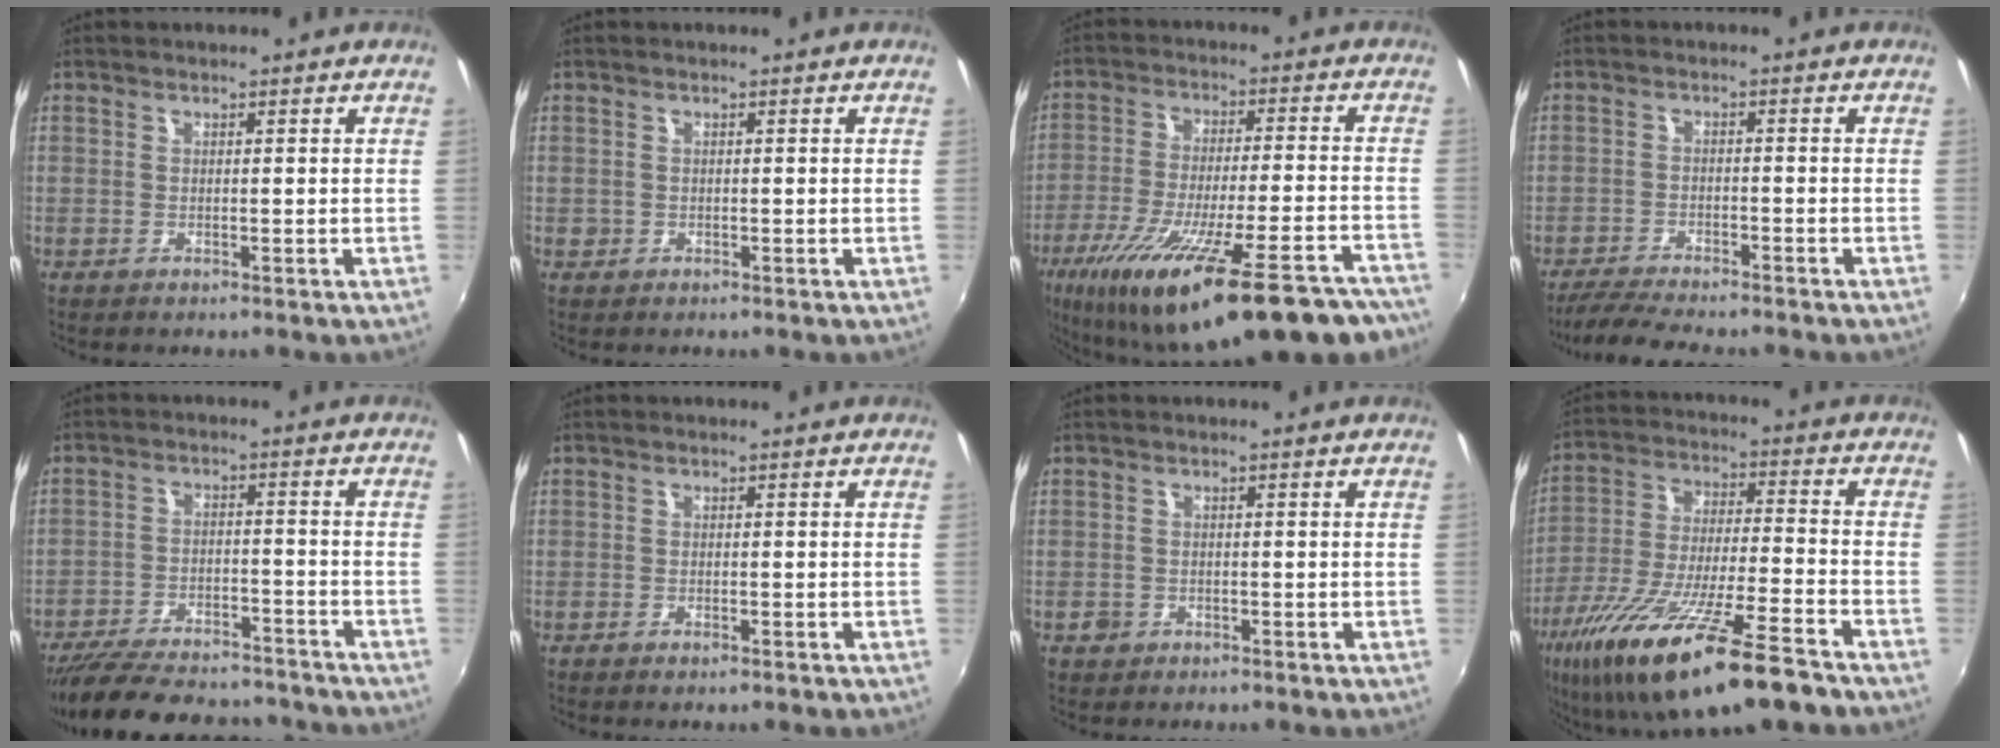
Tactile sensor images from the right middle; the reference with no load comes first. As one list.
[{"total": 1.0, "force": [-0.3, 1.0, 0.2], "torque": [-0.003, -0.004, -0.004]}, {"total": 28.9, "force": [-21.1, 6.7, 18.6], "torque": [-0.316, -0.068, -0.303]}, {"total": 7.3, "force": [-6.6, 1.0, 3.0], "torque": [-0.084, -0.013, -0.112]}, {"total": 20.4, "force": [-17.7, 5.9, 8.2], "torque": [-0.172, -0.009, -0.250]}, {"total": 1.4, "force": [-1.1, 0.5, 0.7], "torque": [-0.014, -0.003, -0.017]}, {"total": 1.8, "force": [-0.9, 1.5, 0.4], "torque": [-0.010, -0.002, -0.012]}, {"total": 23.6, "force": [-16.2, 3.7, 16.7], "torque": [-0.314, -0.061, -0.273]}]